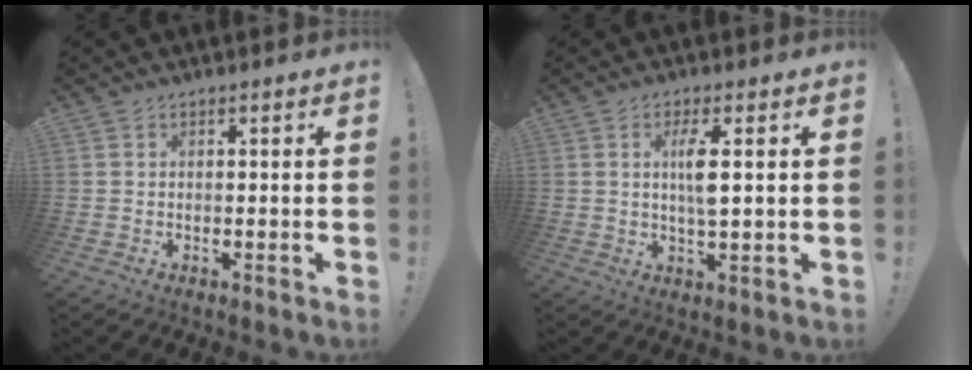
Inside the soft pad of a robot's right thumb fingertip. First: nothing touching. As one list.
[{"total": 6.5, "force": [1.5, 1.2, 6.2], "torque": [-0.107, -0.009, 0.018]}]